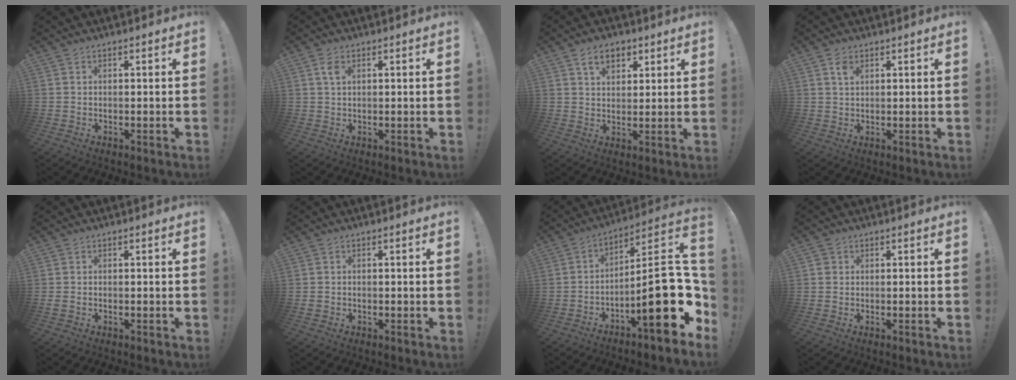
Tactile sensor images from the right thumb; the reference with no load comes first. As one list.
[{"total": 3.3, "force": [1.5, 1.7, 2.4], "torque": [-0.046, 0.002, 0.026]}, {"total": 7.1, "force": [3.8, 4.5, 3.8], "torque": [-0.058, -0.007, 0.069]}, {"total": 3.3, "force": [1.8, 1.9, 2.1], "torque": [-0.033, -0.002, 0.031]}, {"total": 0.7, "force": [-0.3, 0.5, 0.4], "torque": [-0.006, 0.003, -0.005]}, {"total": 1.0, "force": [-0.5, 0.9, 0.2], "torque": [-0.001, 0.005, -0.008]}, {"total": 24.1, "force": [-5.2, 6.9, 22.5], "torque": [-0.333, 0.025, -0.073]}, {"total": 0.6, "force": [-0.6, 0.2, 0.1], "torque": [-0.005, 0.002, -0.009]}]